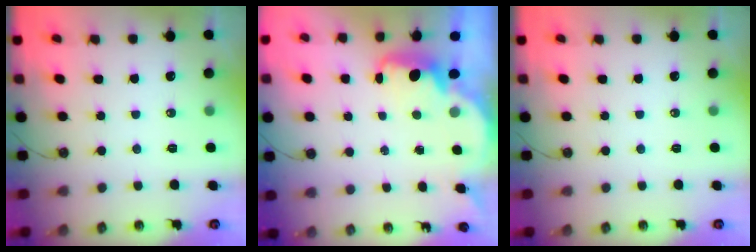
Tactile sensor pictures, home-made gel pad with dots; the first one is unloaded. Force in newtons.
{"total": 2.3, "press": 2.2, "slide": 0.6}
{"total": 0.0}